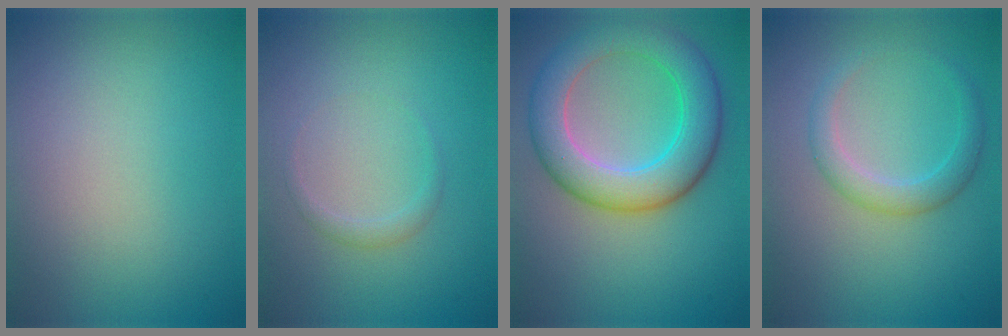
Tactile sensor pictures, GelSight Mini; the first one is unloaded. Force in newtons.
{"total": 1.0, "press": 1.0, "slide": 0.1}
{"total": 7.6, "press": 7.6, "slide": 0.1}
{"total": 2.5, "press": 2.5, "slide": 0.1}